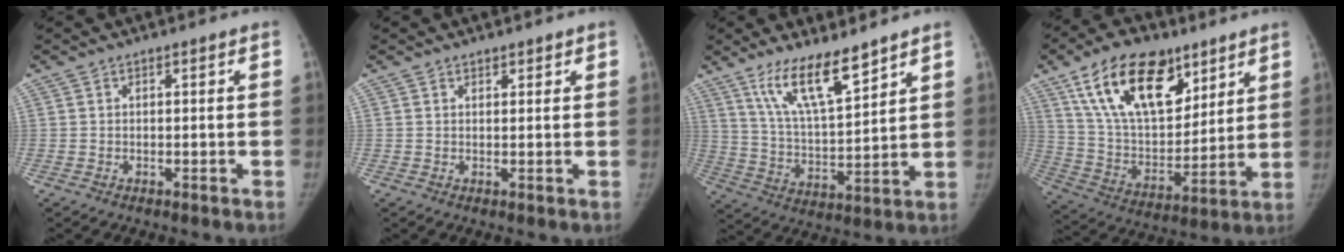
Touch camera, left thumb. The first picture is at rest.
{"total": 1.3, "force": [1.1, 0.7, 0.3], "torque": [0.006, -0.006, 0.014]}
{"total": 12.6, "force": [9.0, 2.9, 8.3], "torque": [-0.136, -0.058, 0.178]}
{"total": 22.8, "force": [13.0, 12.1, 14.3], "torque": [-0.216, -0.042, 0.236]}